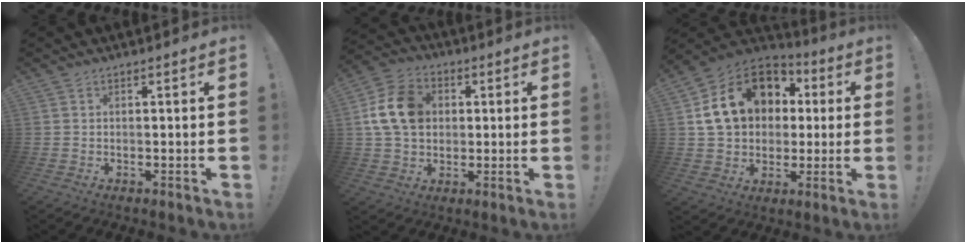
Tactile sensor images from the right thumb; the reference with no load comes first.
{"total": 14.8, "force": [2.6, 11.5, 8.9], "torque": [-0.151, 0.003, 0.053]}
{"total": 20.3, "force": [5.8, 15.6, 11.6], "torque": [-0.174, -0.009, 0.127]}